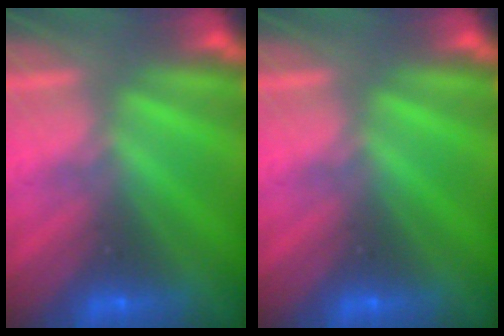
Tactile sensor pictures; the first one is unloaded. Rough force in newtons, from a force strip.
{"total": 0.0}